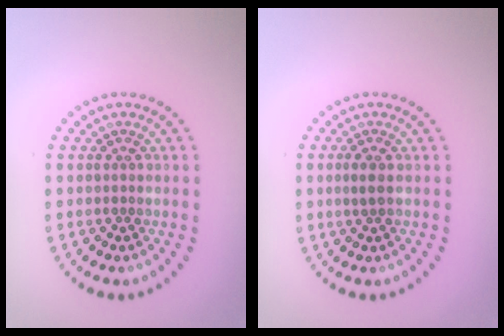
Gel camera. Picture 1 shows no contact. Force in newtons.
{"total": 1.4, "press": 1.3, "slide": 0.5}